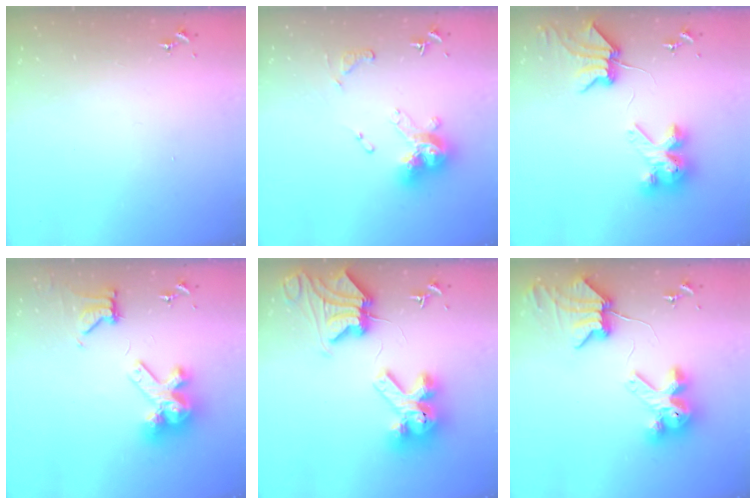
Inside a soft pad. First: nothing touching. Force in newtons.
{"total": 14.6, "press": 14.5, "slide": 1.5}
{"total": 9.2, "press": 9.1, "slide": 1.1}
{"total": 13.0, "press": 12.8, "slide": 1.8}
{"total": 15.4, "press": 15.3, "slide": 1.9}
{"total": 9.6, "press": 9.6, "slide": 1.3}